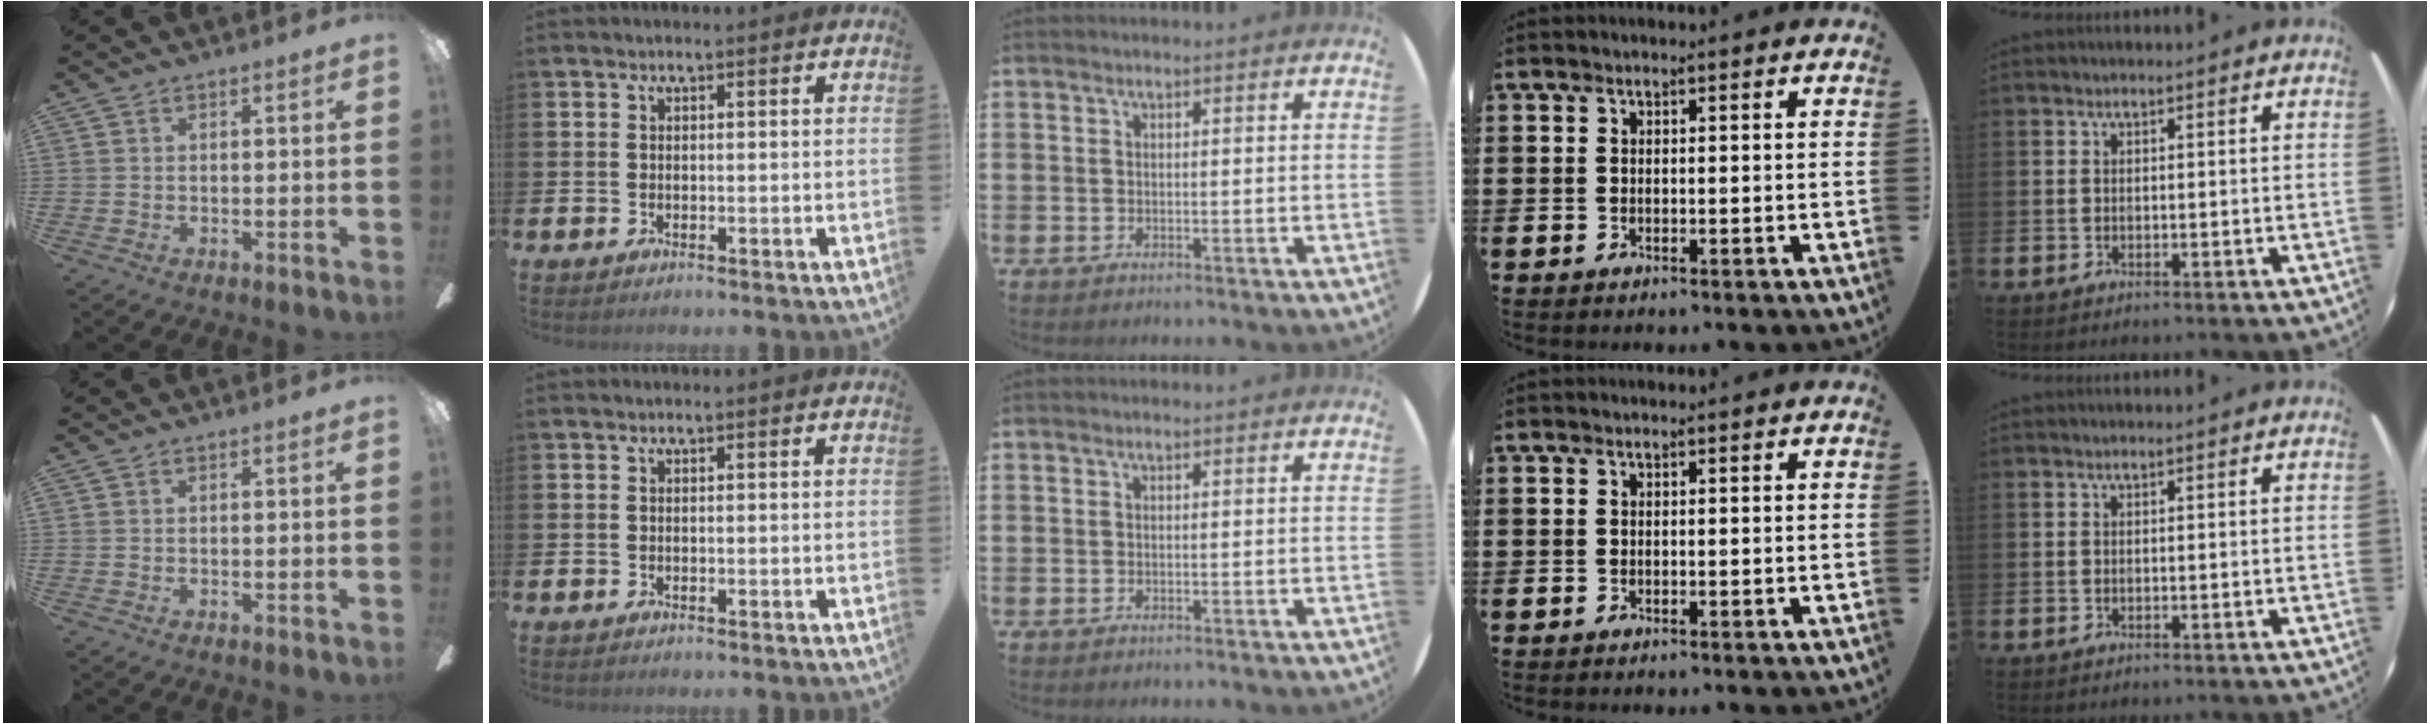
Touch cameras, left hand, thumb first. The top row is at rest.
{}